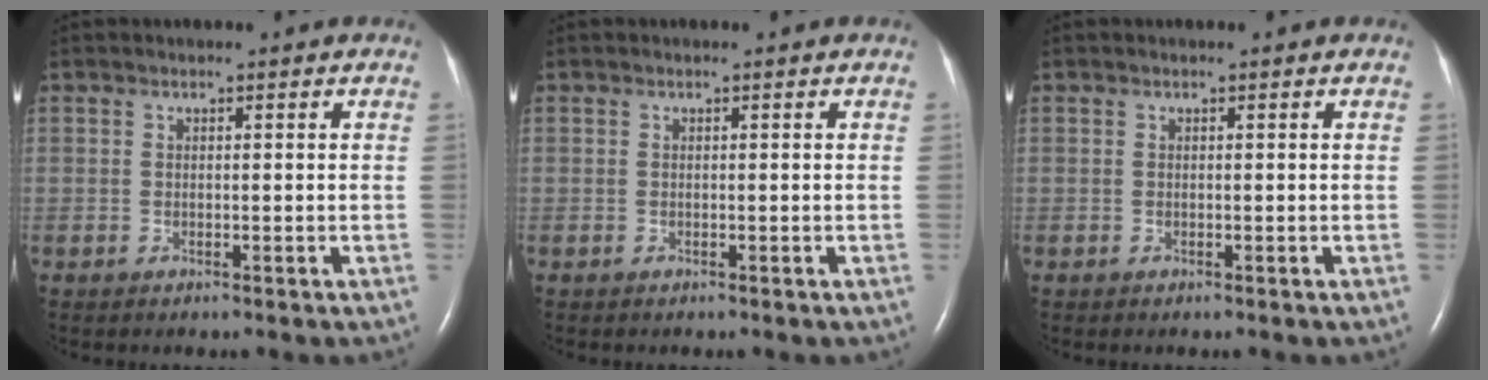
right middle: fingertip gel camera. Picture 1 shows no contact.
{"total": 0.0}
{"total": 0.0}